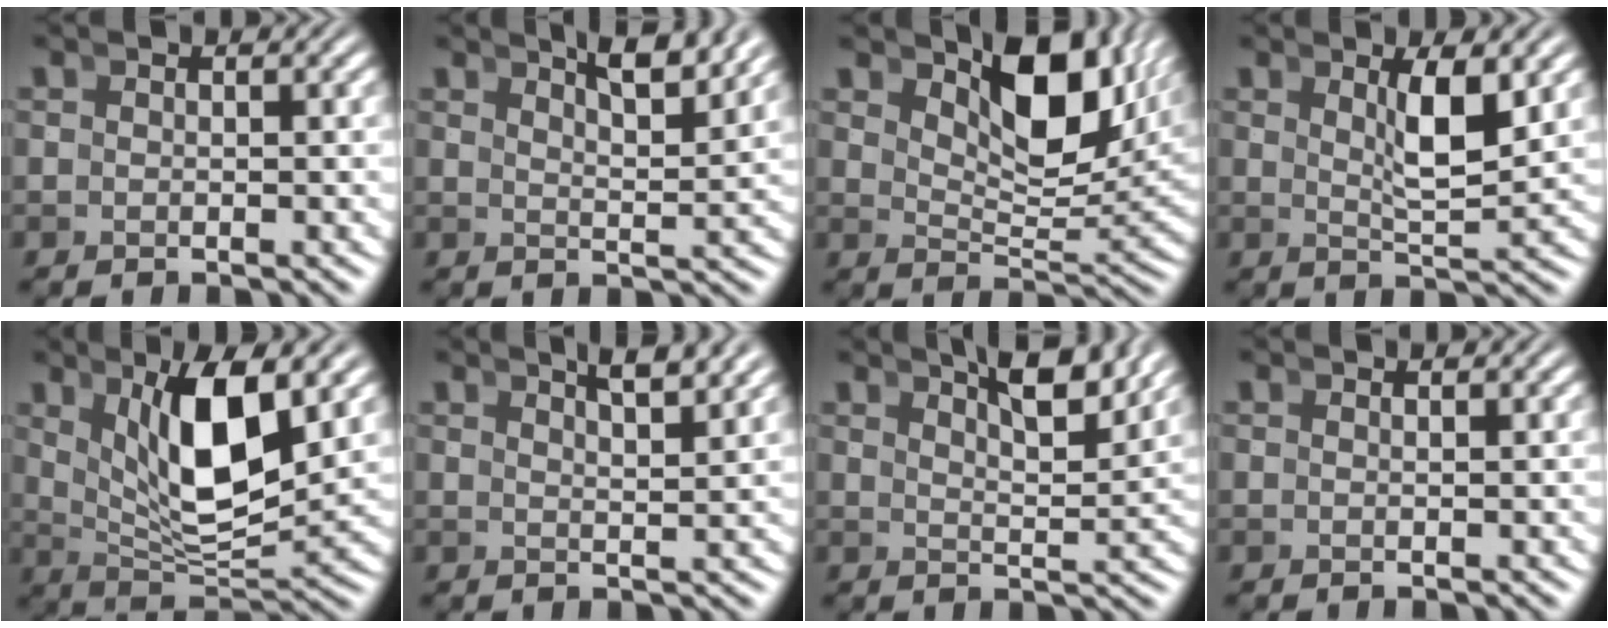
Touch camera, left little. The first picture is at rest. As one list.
[{"total": 4.6, "force": [3.7, -0.6, 2.7], "torque": [-0.021, 0.005, 0.060]}, {"total": 7.3, "force": [4.2, 2.0, 5.5], "torque": [-0.071, 0.002, 0.065]}, {"total": 3.2, "force": [1.4, -0.5, 2.8], "torque": [-0.040, -0.010, 0.031]}, {"total": 7.3, "force": [2.3, 2.0, 6.7], "torque": [-0.100, -0.007, 0.048]}, {"total": 3.5, "force": [2.7, -1.0, 1.9], "torque": [-0.011, 0.005, 0.048]}, {"total": 5.3, "force": [4.2, -0.2, 3.3], "torque": [-0.033, 0.005, 0.066]}, {"total": 0.0}]